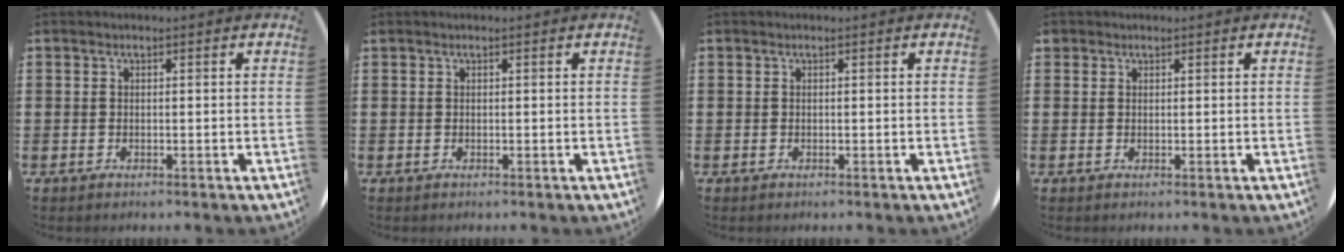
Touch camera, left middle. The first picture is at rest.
{"total": 0.0}
{"total": 0.0}
{"total": 0.7, "force": [0.6, 0.3, -0.1], "torque": [0.003, 0.004, 0.010]}